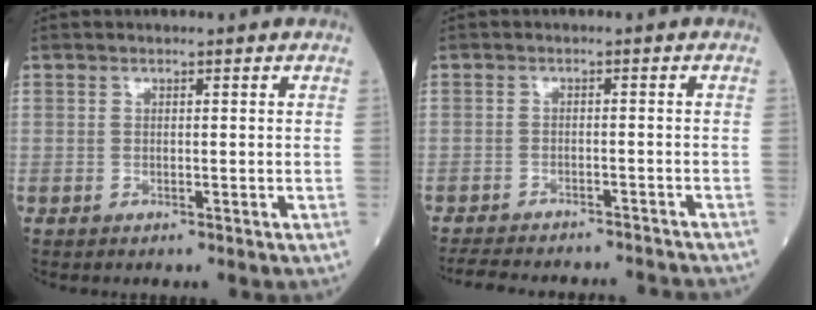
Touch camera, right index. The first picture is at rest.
{"total": 14.5, "force": [-13.4, 2.9, 4.7], "torque": [-0.100, -0.009, -0.173]}